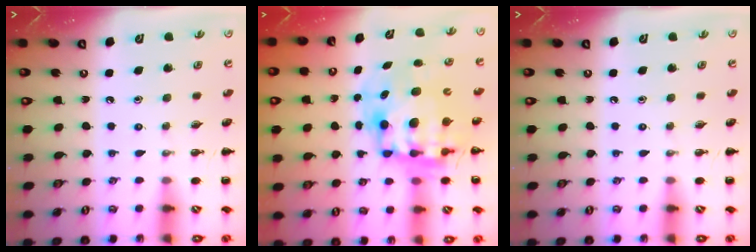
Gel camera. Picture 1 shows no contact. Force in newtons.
{"total": 10.9, "press": 10.6, "slide": 2.4}
{"total": 0.0}